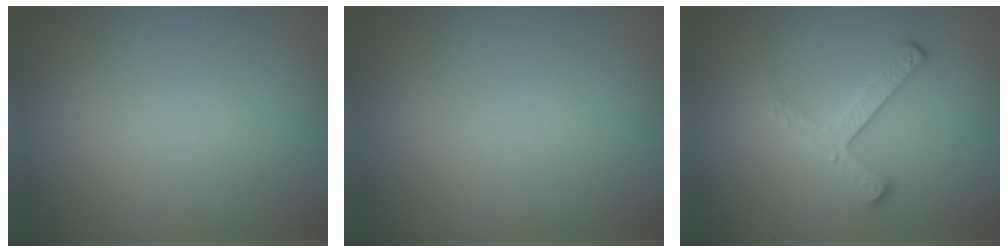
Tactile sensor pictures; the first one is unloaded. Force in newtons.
{"total": 0.0}
{"total": 3.4, "press": 2.5, "slide": 2.3}